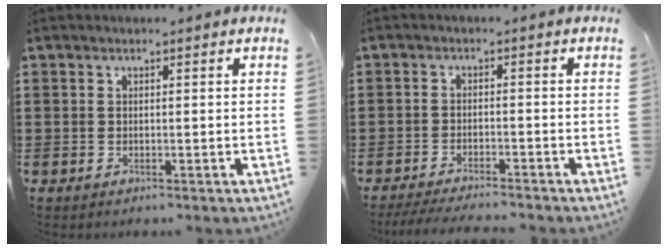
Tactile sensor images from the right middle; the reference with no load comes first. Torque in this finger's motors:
{"motor_torque": [0.06, 0.06, 0.06, 0.05]}